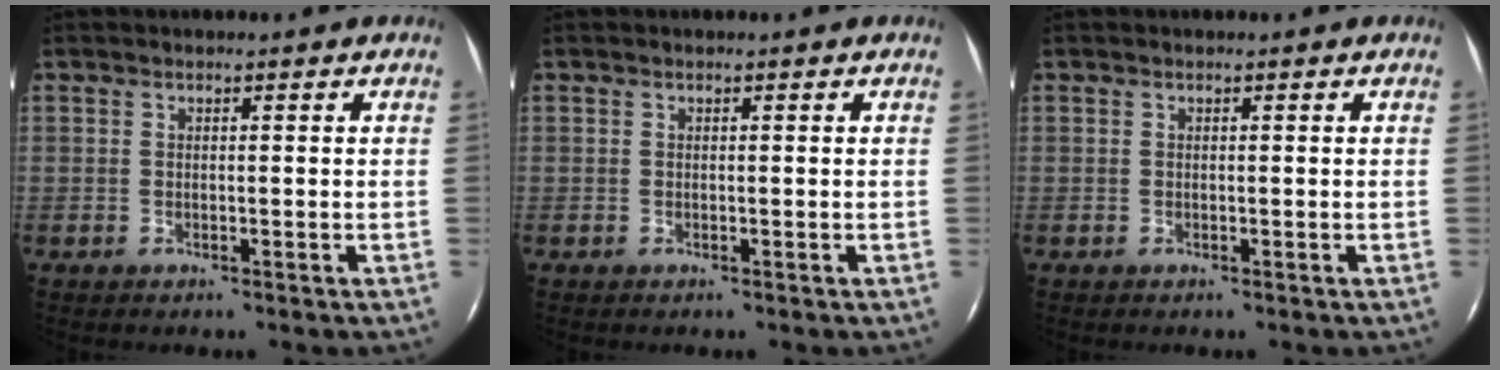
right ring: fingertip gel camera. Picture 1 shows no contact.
{"total": 0.0}
{"total": 0.0}